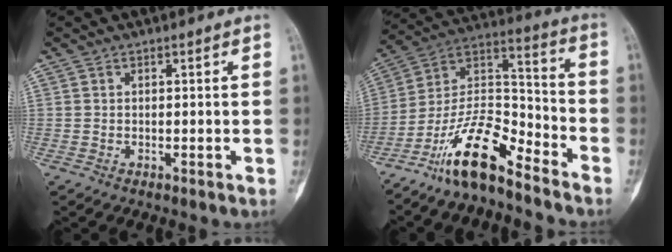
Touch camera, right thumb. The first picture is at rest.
{"total": 14.7, "force": [-10.8, 4.5, 8.9], "torque": [-0.156, 0.091, -0.205]}